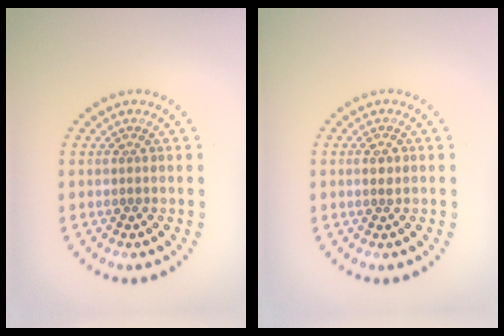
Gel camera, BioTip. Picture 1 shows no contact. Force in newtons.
{"total": 0.6, "press": 0.6, "slide": 0.1}